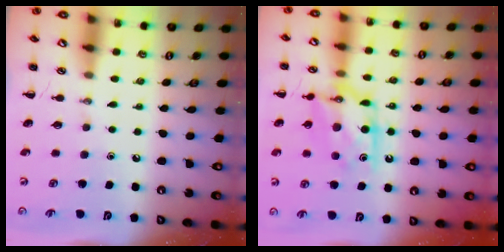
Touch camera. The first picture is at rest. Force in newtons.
{"total": 12.5, "press": 12.5, "slide": 0.4}